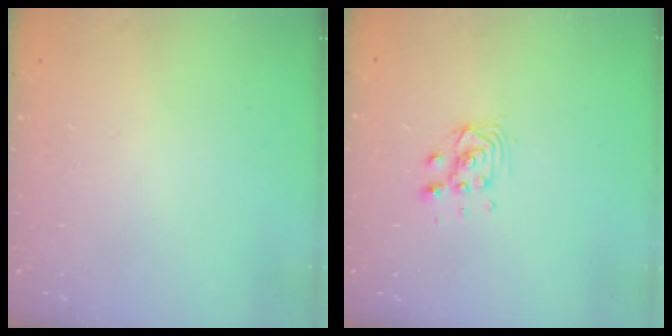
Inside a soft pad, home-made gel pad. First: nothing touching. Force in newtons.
{"total": 4.9, "press": 4.9, "slide": 0.4}